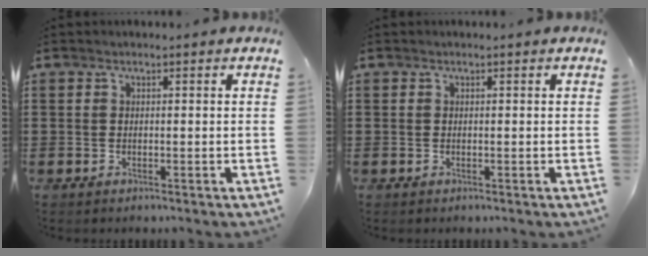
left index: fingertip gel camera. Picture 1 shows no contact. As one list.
[{"total": 0.0}]